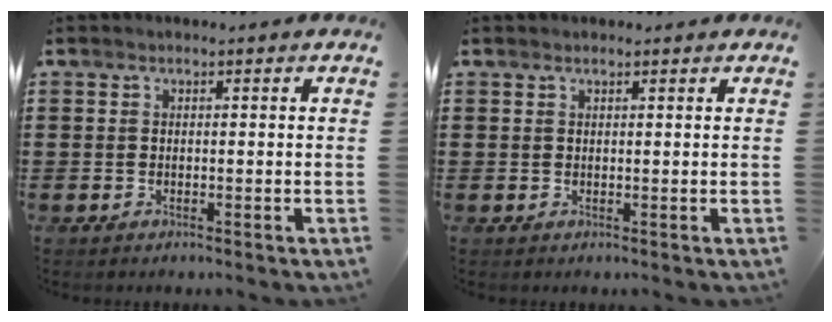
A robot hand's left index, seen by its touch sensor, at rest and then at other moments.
{"total": 0.7, "force": [0.6, 0.1, 0.3], "torque": [-0.007, 0.000, 0.012]}